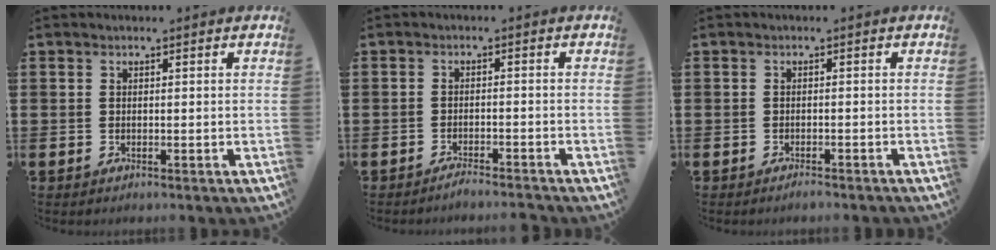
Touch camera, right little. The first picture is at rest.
{"total": 1.8, "force": [-1.7, -0.1, 0.5], "torque": [-0.008, 0.002, -0.034]}
{"total": 0.9, "force": [-0.8, 0.0, 0.4], "torque": [0.001, -0.007, -0.017]}